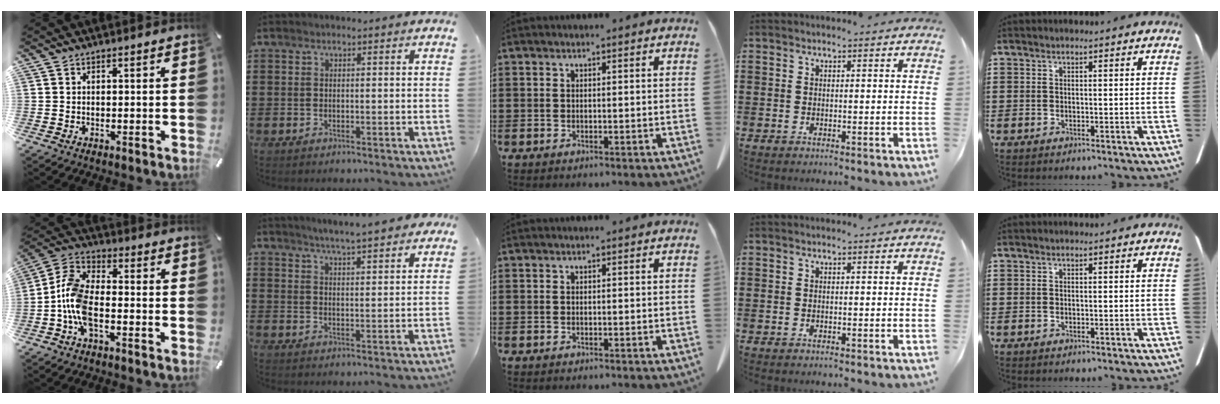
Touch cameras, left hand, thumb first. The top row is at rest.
{"thumb": {"total": 9.5, "force": [-3.8, 4.9, 7.1], "torque": [-0.169, 0.001, -0.075]}, "index": {"total": 4.1, "force": [4.0, -0.1, 1.1], "torque": [-0.037, -0.013, 0.069]}}